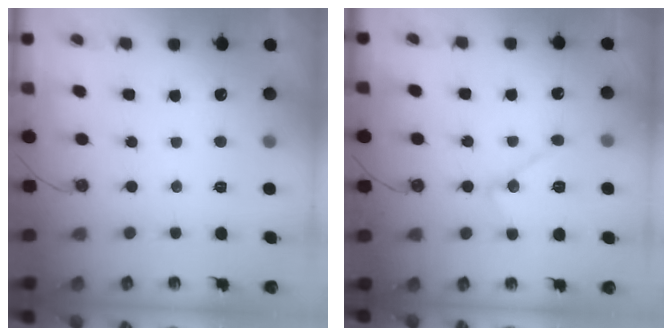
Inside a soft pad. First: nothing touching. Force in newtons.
{"total": 14.0, "press": 13.9, "slide": 1.0}